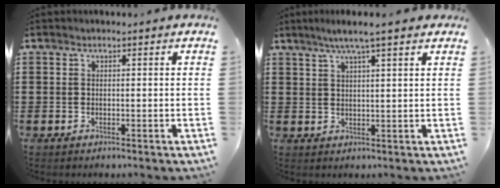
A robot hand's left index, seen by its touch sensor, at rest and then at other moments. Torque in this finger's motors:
{"motor_torque": [0.87, 0.63, 0.58, 0.09]}